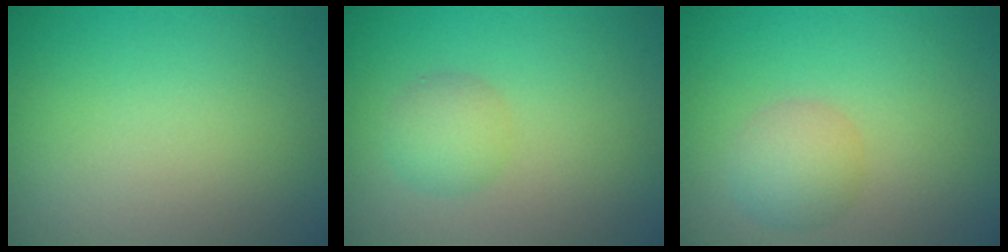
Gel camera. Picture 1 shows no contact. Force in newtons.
{"total": 2.2, "press": 2.2, "slide": 0.1}
{"total": 2.7, "press": 2.7, "slide": 0.1}